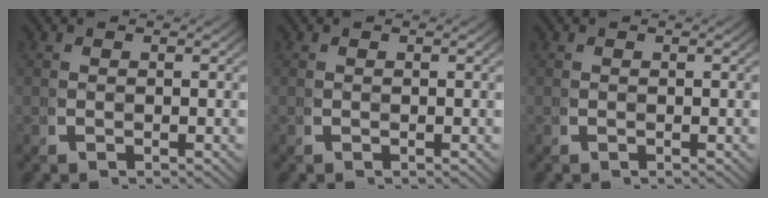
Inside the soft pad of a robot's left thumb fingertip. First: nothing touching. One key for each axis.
{"total": 0.0}
{"total": 0.0}